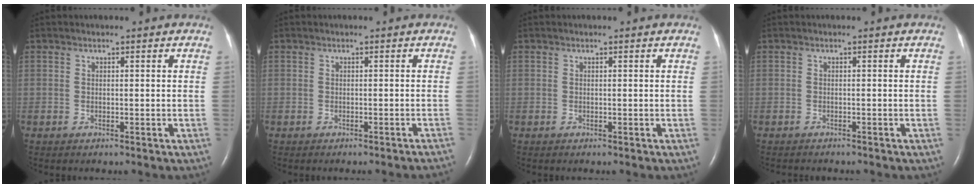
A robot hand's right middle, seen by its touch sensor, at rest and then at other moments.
{"total": 3.8, "force": [-3.6, -0.7, 1.2], "torque": [-0.009, -0.006, -0.038]}
{"total": 0.0}
{"total": 2.6, "force": [-2.3, 0.5, 1.0], "torque": [-0.015, -0.004, -0.026]}